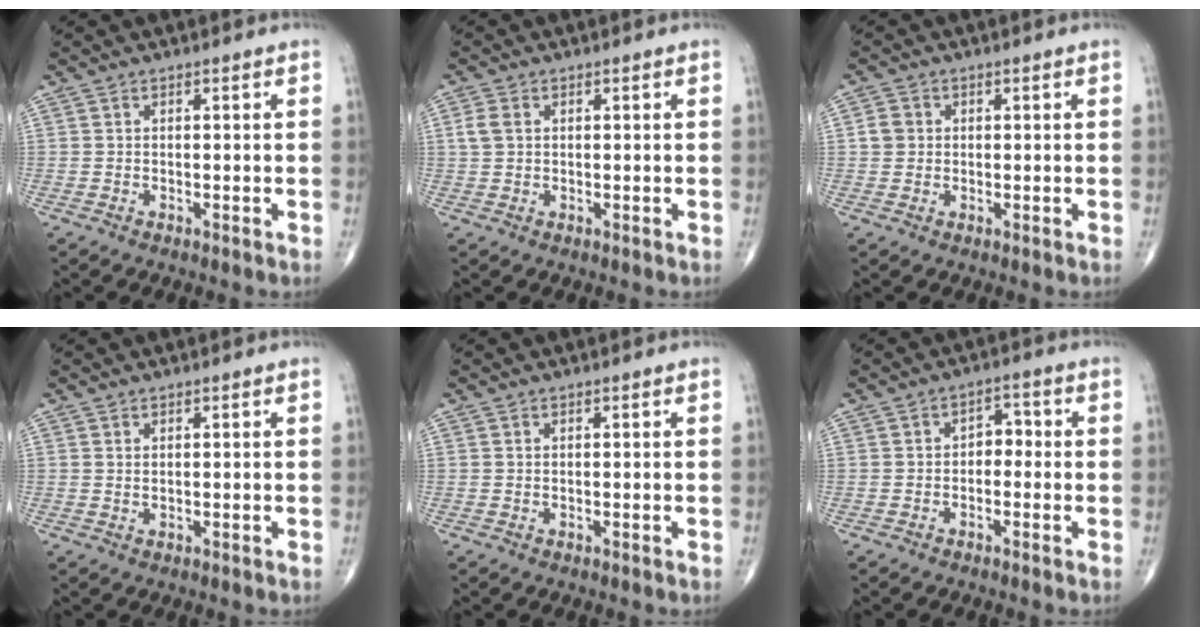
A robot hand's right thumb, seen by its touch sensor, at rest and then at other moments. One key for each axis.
{"total": 2.7, "fx": 0.6, "fy": 1.9, "fz": 1.7, "tx": -0.042, "ty": 0.006, "tz": 0.013}
{"total": 2.7, "fx": 0.3, "fy": 2.5, "fz": 1.0, "tx": -0.006, "ty": 0.005, "tz": 0.004}
{"total": 0.6, "fx": 0.4, "fy": 0.2, "fz": 0.4, "tx": -0.007, "ty": -0.002, "tz": 0.008}
{"total": 0.0}
{"total": 3.1, "fx": -0.5, "fy": 2.3, "fz": 2.1, "tx": -0.009, "ty": 0.018, "tz": -0.019}